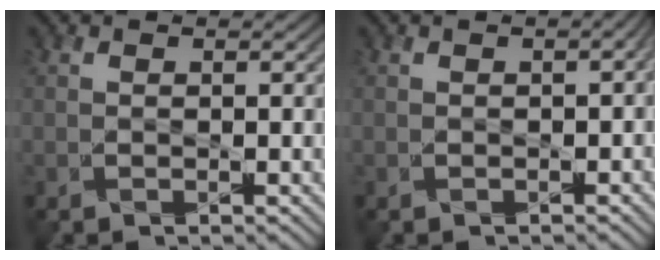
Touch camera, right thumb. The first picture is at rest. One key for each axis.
{"total": 1.9, "fx": -0.2, "fy": 0.9, "fz": 1.6, "tx": -0.024, "ty": 0.000, "tz": 0.001}